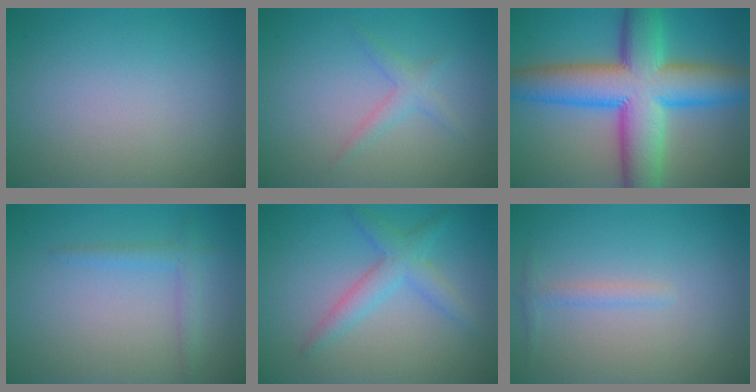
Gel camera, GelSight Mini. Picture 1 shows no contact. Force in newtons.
{"total": 1.6, "press": 1.6, "slide": 0.1}
{"total": 12.9, "press": 12.9, "slide": 0.3}
{"total": 1.7, "press": 1.7, "slide": 0.1}
{"total": 3.1, "press": 3.1, "slide": 0.0}
{"total": 1.1, "press": 1.1, "slide": 0.0}